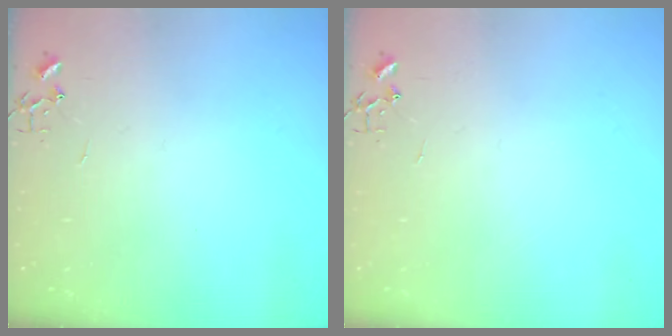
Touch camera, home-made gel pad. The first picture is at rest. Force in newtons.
{"total": 0.0}